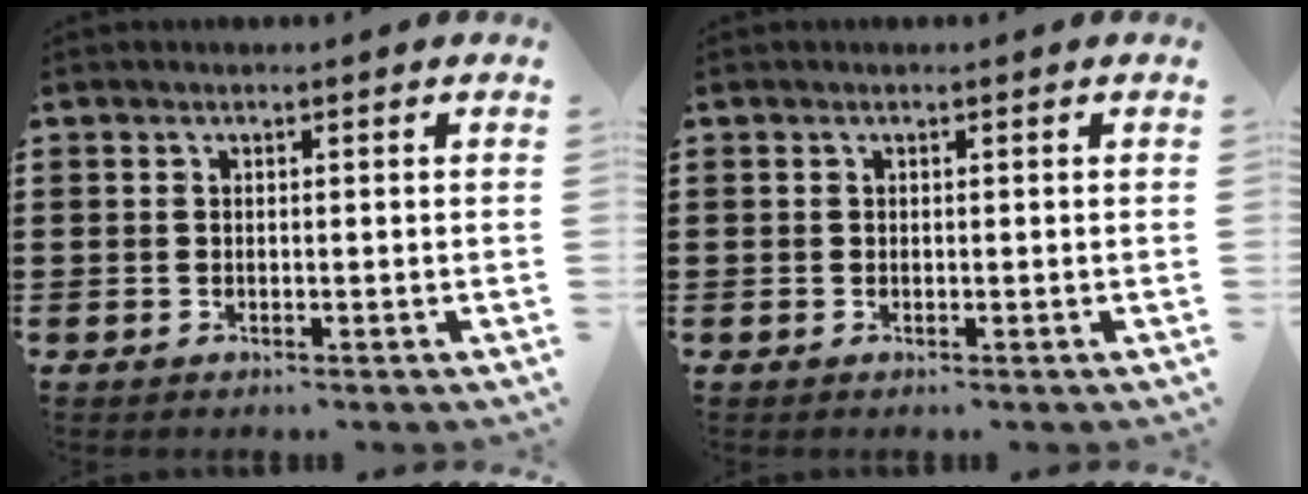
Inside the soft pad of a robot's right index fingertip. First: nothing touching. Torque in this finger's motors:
{"motor_torque": [-0.01, -0.07, 0.04, 0.01]}